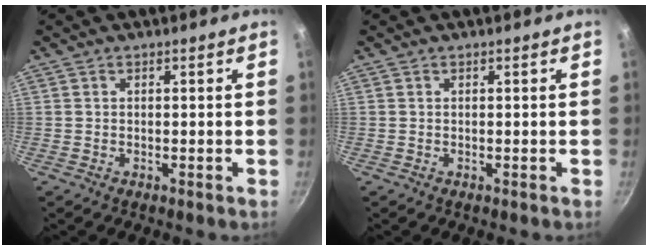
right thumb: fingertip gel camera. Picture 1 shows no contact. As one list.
[{"total": 0.0}]